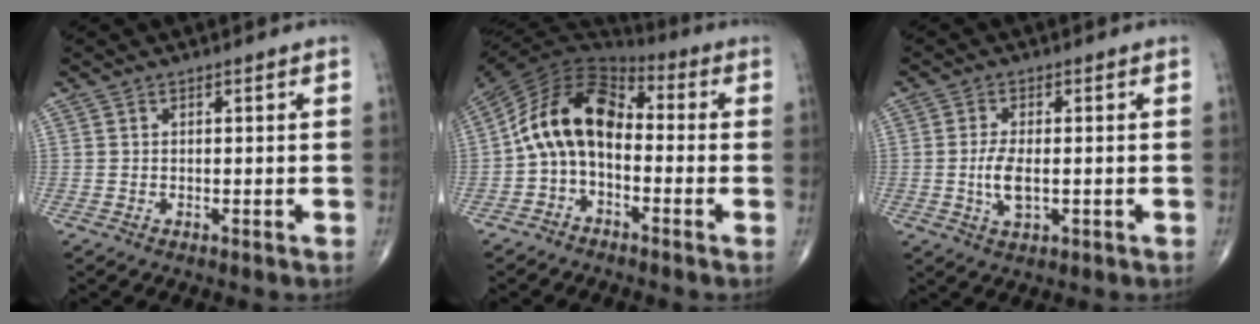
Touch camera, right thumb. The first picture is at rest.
{"total": 13.4, "force": [-1.3, 8.6, 10.3], "torque": [-0.175, 0.059, -0.039]}
{"total": 5.0, "force": [-0.6, 2.2, 4.4], "torque": [-0.089, -0.006, -0.011]}